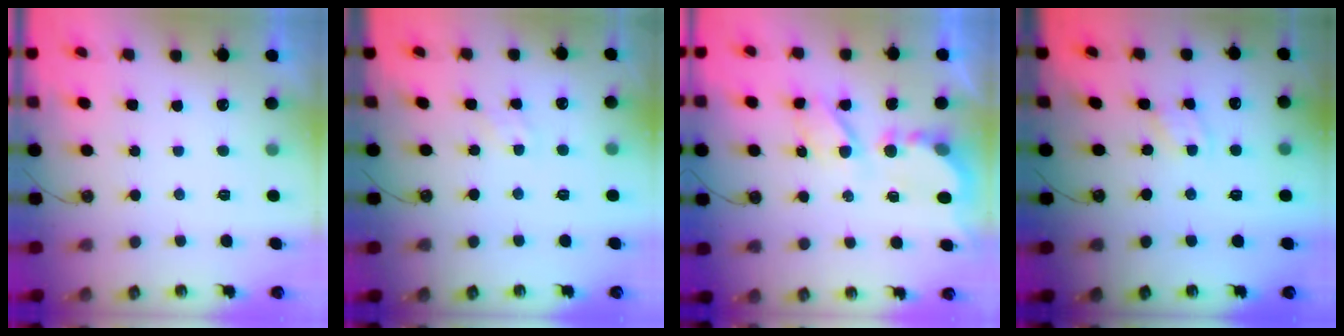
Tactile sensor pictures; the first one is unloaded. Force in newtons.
{"total": 1.3, "press": 1.3, "slide": 0.3}
{"total": 7.2, "press": 7.2, "slide": 0.6}
{"total": 2.6, "press": 2.6, "slide": 0.4}